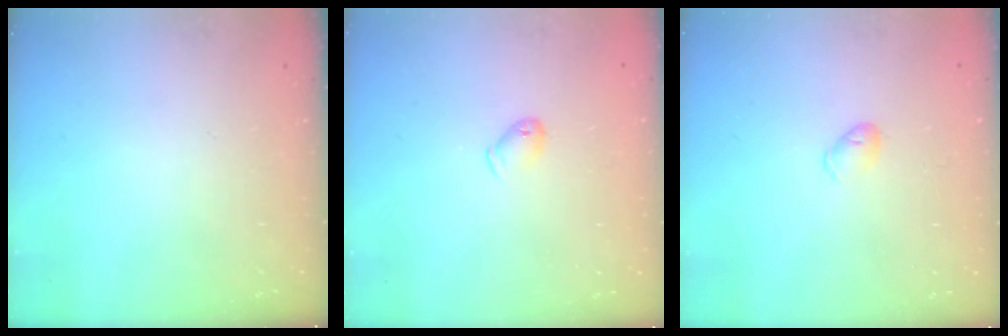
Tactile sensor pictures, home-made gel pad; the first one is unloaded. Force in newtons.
{"total": 4.8, "press": 4.7, "slide": 0.9}
{"total": 5.4, "press": 5.3, "slide": 0.9}